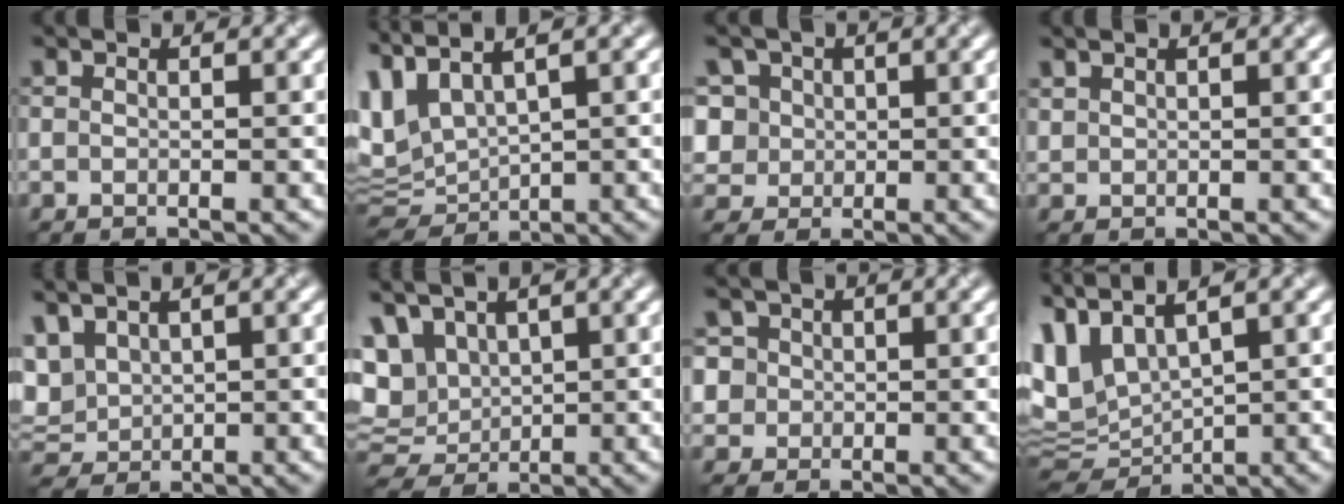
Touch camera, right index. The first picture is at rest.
{"total": 5.1, "force": [2.0, 2.0, 4.3], "torque": [-0.103, -0.001, 0.049]}
{"total": 6.6, "force": [2.5, 5.6, 2.5], "torque": [-0.059, 0.025, 0.023]}
{"total": 0.7, "force": [0.7, 0.0, -0.3], "torque": [-0.003, 0.001, 0.021]}
{"total": 3.6, "force": [2.1, 2.3, 1.8], "torque": [-0.061, 0.007, 0.045]}
{"total": 6.8, "force": [2.8, 4.8, 3.9], "torque": [-0.098, 0.020, 0.057]}
{"total": 4.7, "force": [1.8, 4.1, 1.5], "torque": [-0.032, 0.024, 0.014]}
{"total": 5.6, "force": [2.3, 2.6, 4.4], "torque": [-0.105, -0.004, 0.059]}